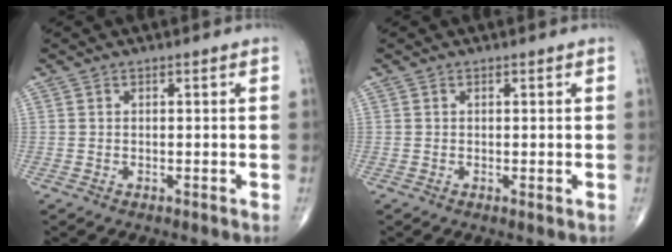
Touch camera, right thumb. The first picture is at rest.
{"total": 0.5, "force": [0.0, 0.1, 0.5], "torque": [-0.012, -0.004, -0.001]}